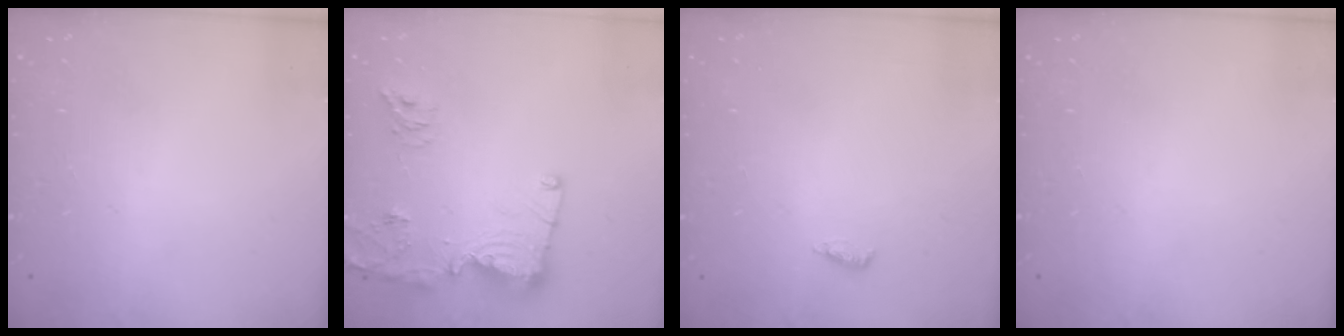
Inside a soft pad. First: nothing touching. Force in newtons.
{"total": 14.6, "press": 14.6, "slide": 1.0}
{"total": 3.8, "press": 3.6, "slide": 1.2}
{"total": 0.0}